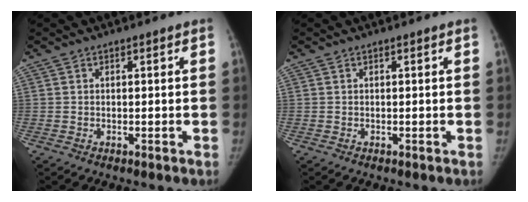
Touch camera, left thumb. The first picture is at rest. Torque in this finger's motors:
{"motor_torque": [0.19, -0.11, 0.21, -0.69, 0.07]}